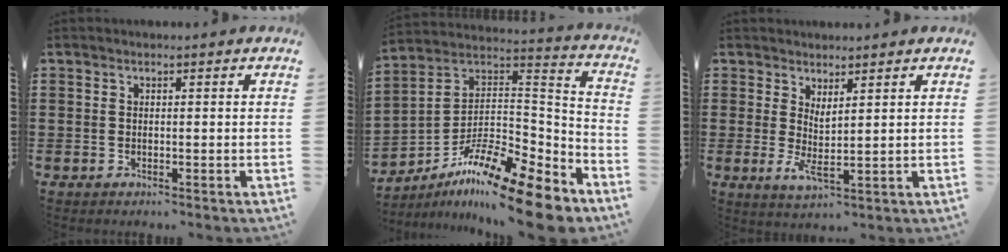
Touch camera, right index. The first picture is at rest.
{"total": 14.5, "force": [-11.1, 2.9, 8.9], "torque": [-0.150, 0.029, -0.205]}
{"total": 2.5, "force": [1.4, 0.2, 2.1], "torque": [-0.050, -0.011, 0.025]}